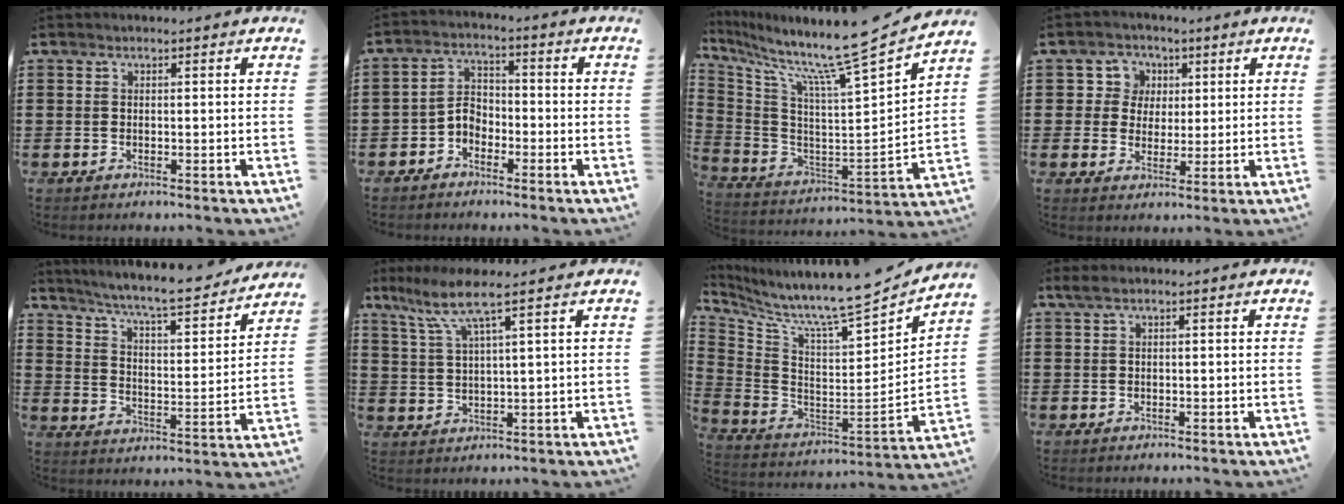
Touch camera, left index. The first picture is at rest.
{"total": 3.4, "force": [-2.5, 2.0, 1.3], "torque": [-0.037, 0.008, -0.055]}
{"total": 10.5, "force": [9.1, -0.7, 5.1], "torque": [-0.120, -0.086, 0.136]}
{"total": 4.9, "force": [1.8, 4.5, 0.7], "torque": [-0.034, 0.013, 0.028]}
{"total": 7.3, "force": [6.7, -0.2, 3.0], "torque": [-0.084, -0.046, 0.107]}
{"total": 6.5, "force": [3.8, 0.2, 5.3], "torque": [-0.123, -0.009, 0.062]}
{"total": 7.8, "force": [7.0, -0.1, 3.5], "torque": [-0.087, -0.084, 0.105]}
{"total": 0.9, "force": [0.2, 0.2, 0.9], "torque": [-0.018, -0.001, 0.004]}